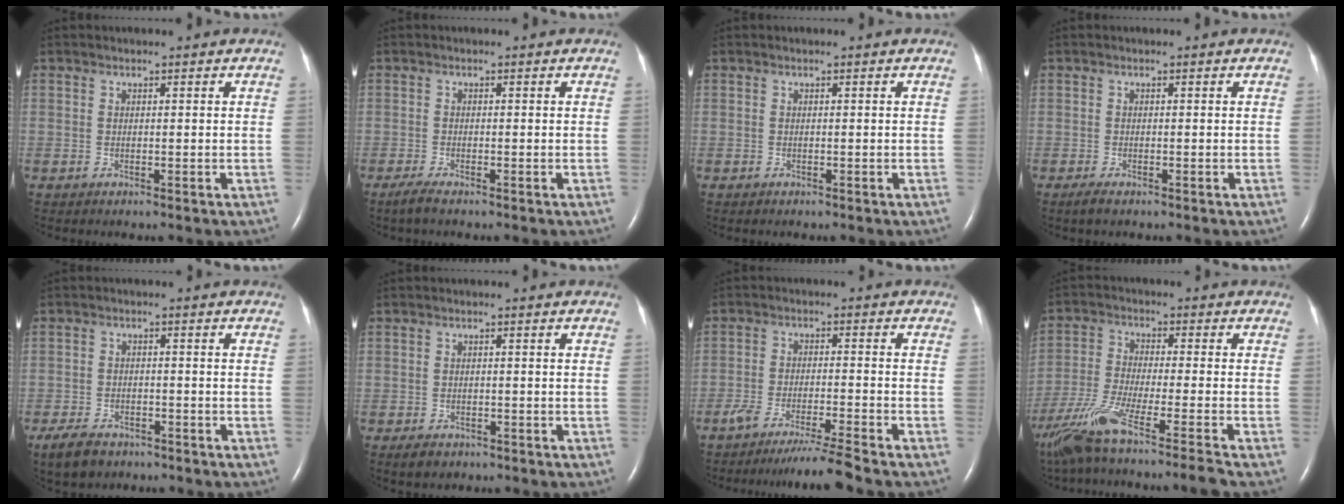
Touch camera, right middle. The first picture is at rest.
{"total": 1.9, "force": [-1.4, 0.0, 1.2], "torque": [-0.041, -0.009, -0.030]}
{"total": 0.0}
{"total": 1.3, "force": [-0.9, 0.3, 0.8], "torque": [-0.029, -0.005, -0.016]}
{"total": 6.0, "force": [-4.5, 3.1, 2.5], "torque": [-0.054, -0.005, -0.070]}
{"total": 2.3, "force": [-1.6, 1.4, 0.9], "torque": [-0.021, -0.001, -0.016]}
{"total": 6.9, "force": [-5.9, -1.7, 3.2], "torque": [-0.049, -0.026, -0.102]}
{"total": 17.0, "force": [-13.2, -1.7, 10.5], "torque": [-0.205, -0.045, -0.229]}